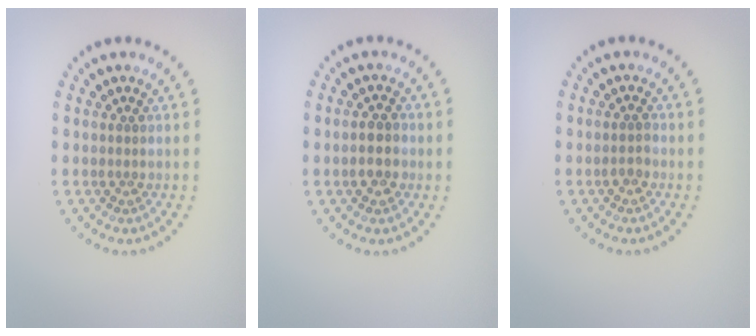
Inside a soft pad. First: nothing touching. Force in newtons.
{"total": 2.5, "press": 2.4, "slide": 0.6}
{"total": 0.9, "press": 0.9, "slide": 0.2}